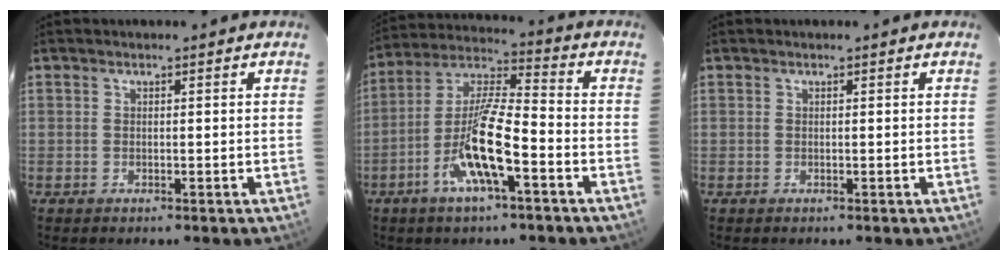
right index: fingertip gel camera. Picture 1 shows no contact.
{"total": 13.1, "force": [-5.7, 2.5, 11.5], "torque": [-0.235, -0.003, -0.112]}
{"total": 0.0}